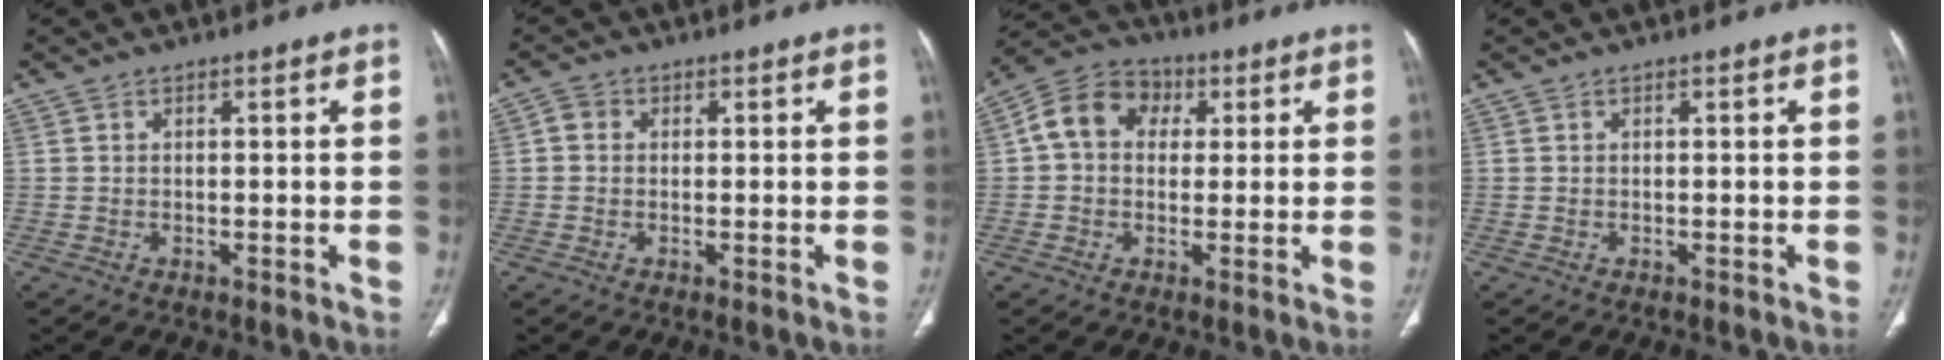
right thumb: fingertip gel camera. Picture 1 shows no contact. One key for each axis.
{"total": 2.1, "fx": 0.2, "fy": 1.8, "fz": 0.9, "tx": -0.010, "ty": 0.005, "tz": 0.000}
{"total": 9.7, "fx": 2.0, "fy": 7.8, "fz": 5.5, "tx": -0.082, "ty": 0.021, "tz": 0.023}
{"total": 0.0}